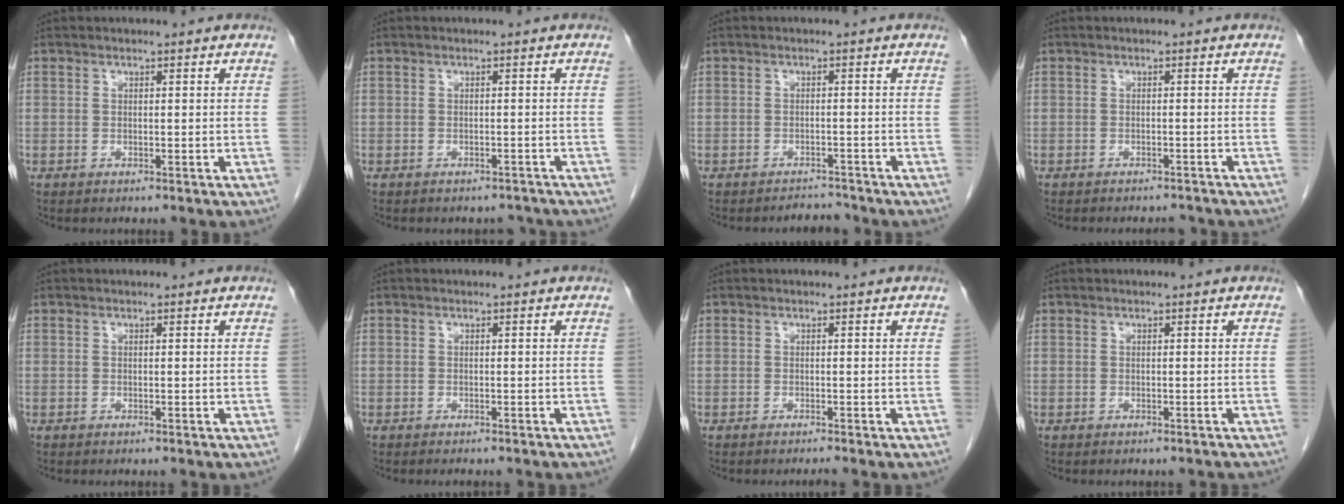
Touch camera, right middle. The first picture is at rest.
{"total": 3.8, "force": [-3.4, 1.6, 0.6], "torque": [-0.007, 0.004, -0.039]}
{"total": 1.9, "force": [-1.8, 0.3, -0.5], "torque": [0.008, -0.007, -0.024]}
{"total": 4.7, "force": [-4.4, 1.3, 1.2], "torque": [-0.013, -0.002, -0.052]}
{"total": 0.0}
{"total": 2.8, "force": [-2.4, 0.6, 1.2], "torque": [-0.019, -0.005, -0.026]}
{"total": 0.6, "force": [-0.5, -0.3, 0.1], "torque": [-0.005, -0.001, -0.009]}
{"total": 1.5, "force": [-1.4, 0.5, 0.4], "torque": [-0.013, -0.003, -0.017]}